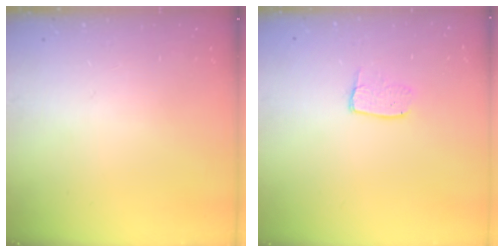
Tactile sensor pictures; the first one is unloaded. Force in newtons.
{"total": 4.2, "press": 4.2, "slide": 0.3}